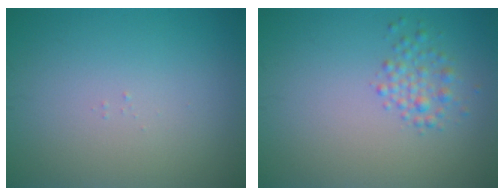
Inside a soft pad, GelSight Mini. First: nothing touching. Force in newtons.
{"total": 1.9, "press": 1.9, "slide": 0.1}